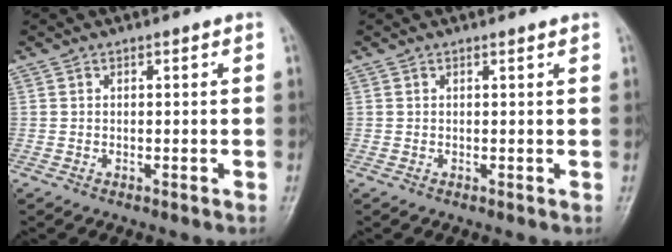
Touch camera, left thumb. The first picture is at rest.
{"total": 0.7, "force": [0.6, 0.2, 0.2], "torque": [-0.005, -0.002, 0.007]}